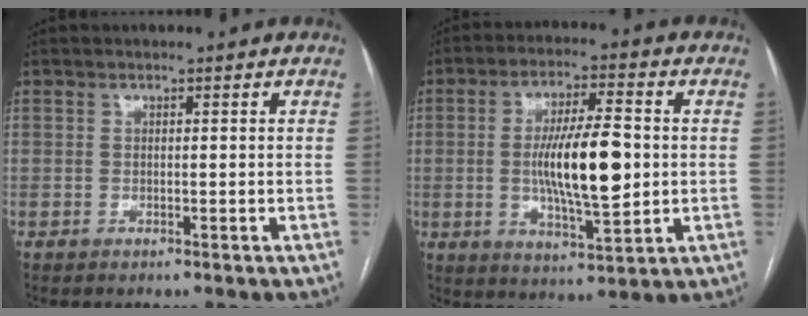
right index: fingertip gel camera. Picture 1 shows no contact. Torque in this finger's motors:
{"motor_torque": [2.14, 0.00, 0.77, 0.21]}